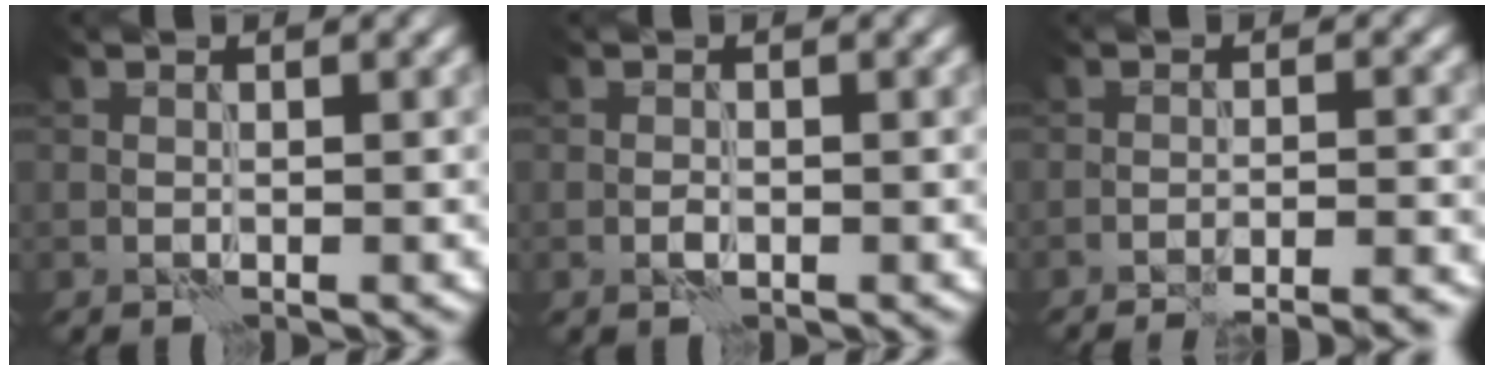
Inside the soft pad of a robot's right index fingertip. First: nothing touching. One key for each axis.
{"total": 0.7, "fx": -0.4, "fy": 0.4, "fz": 0.5, "tx": -0.012, "ty": 0.001, "tz": -0.008}
{"total": 8.7, "fx": -8.0, "fy": 1.6, "fz": 2.9, "tx": -0.019, "ty": 0.017, "tz": -0.092}